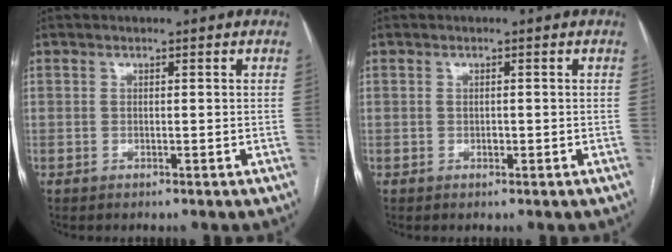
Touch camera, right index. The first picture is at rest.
{"total": 0.7, "force": [-0.2, 0.4, 0.6], "torque": [-0.013, 0.001, -0.002]}